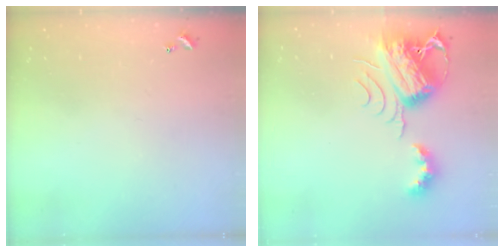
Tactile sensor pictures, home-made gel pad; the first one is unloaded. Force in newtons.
{"total": 10.9, "press": 10.8, "slide": 1.3}